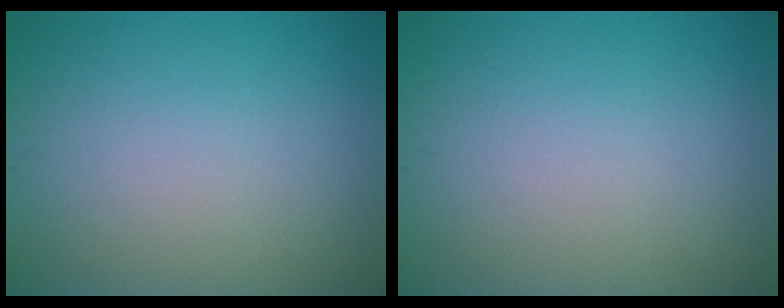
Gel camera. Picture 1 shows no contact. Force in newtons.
{"total": 0.0}